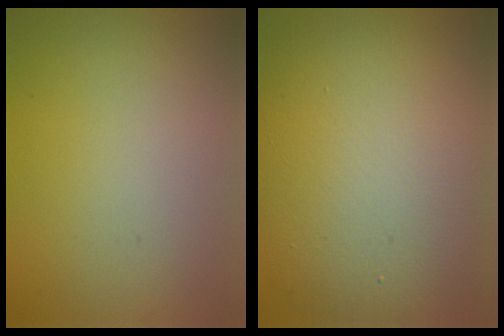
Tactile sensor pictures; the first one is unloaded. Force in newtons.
{"total": 14.8, "press": 14.8, "slide": 0.7}